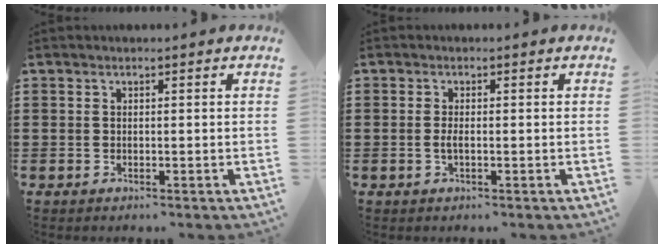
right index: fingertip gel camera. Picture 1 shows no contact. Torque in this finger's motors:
{"motor_torque": [0.00, 0.00, 0.01, 0.01]}